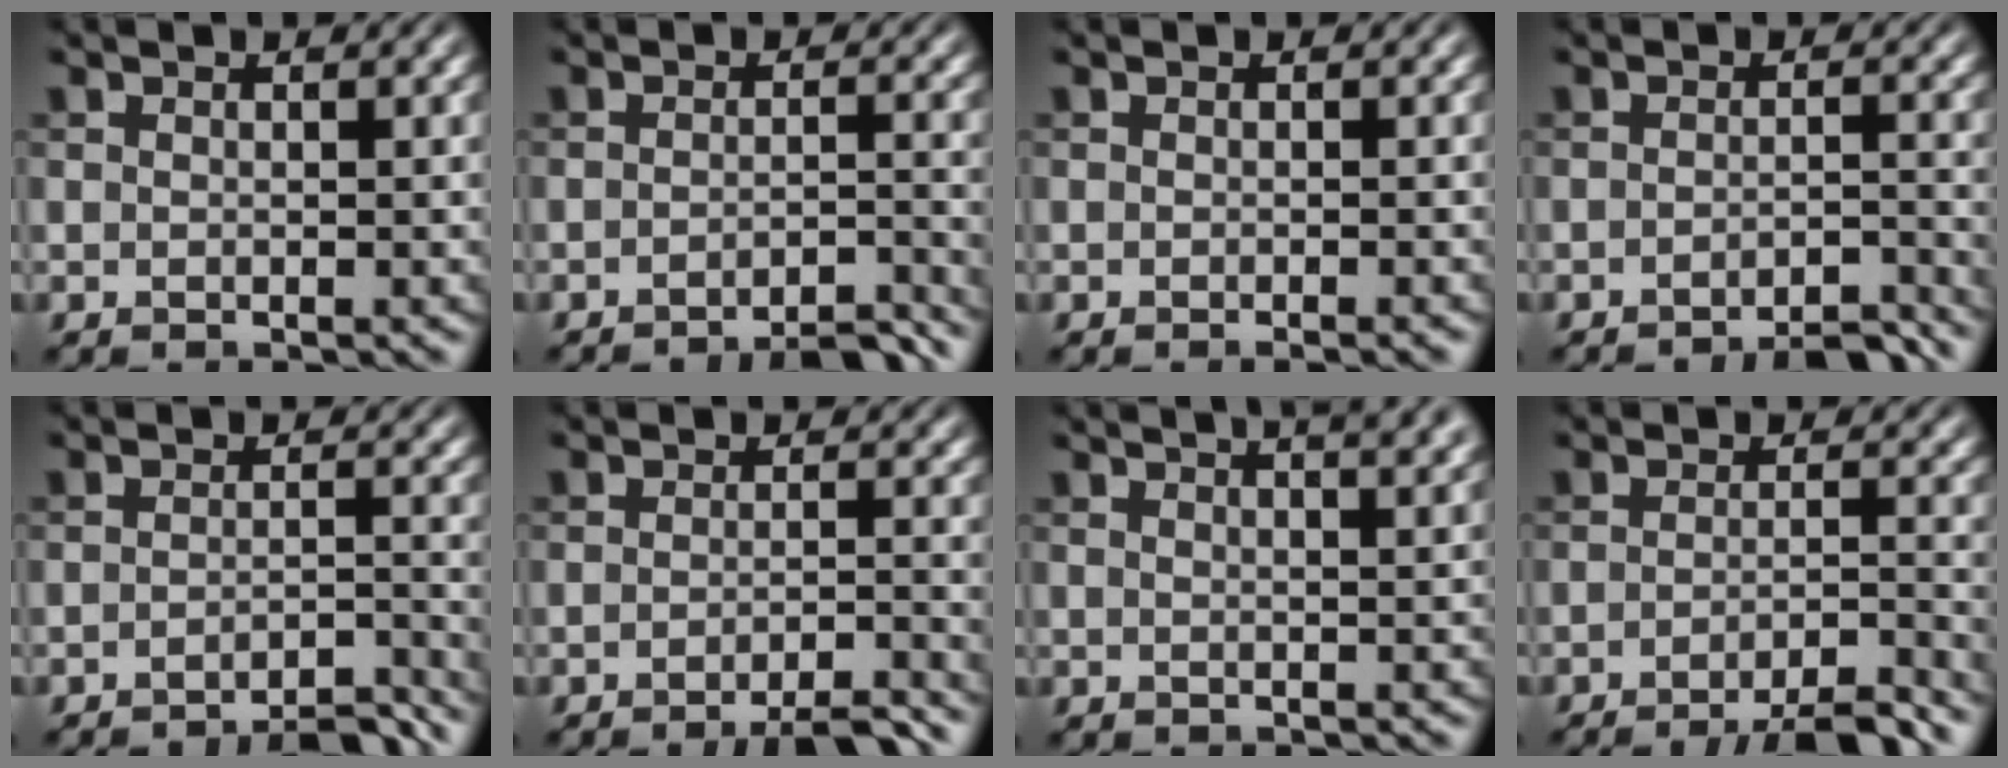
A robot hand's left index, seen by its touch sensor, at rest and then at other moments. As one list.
[{"total": 4.2, "force": [-3.7, 0.5, 2.0], "torque": [-0.013, 0.010, -0.057]}, {"total": 1.1, "force": [-0.6, 0.2, 0.9], "torque": [-0.005, -0.002, -0.010]}, {"total": 3.8, "force": [-3.4, 0.5, 1.7], "torque": [-0.011, 0.011, -0.053]}, {"total": 4.7, "force": [-4.1, 0.6, 2.1], "torque": [-0.015, 0.012, -0.061]}, {"total": 4.8, "force": [-3.7, 0.7, 3.0], "torque": [-0.038, -0.001, -0.058]}, {"total": 8.6, "force": [5.4, 3.6, 5.6], "torque": [-0.017, 0.054, 0.031]}, {"total": 6.4, "force": [-5.0, 1.0, 3.9], "torque": [-0.052, 0.003, -0.077]}]